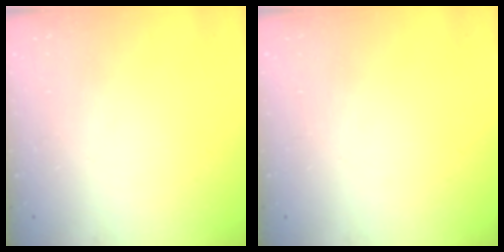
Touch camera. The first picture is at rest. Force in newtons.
{"total": 0.0}